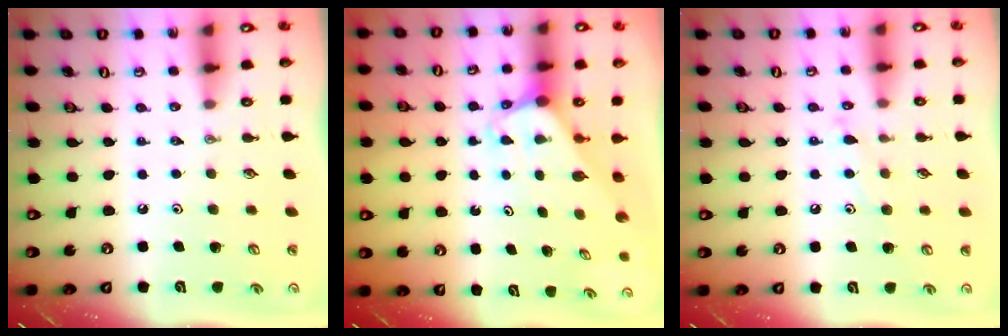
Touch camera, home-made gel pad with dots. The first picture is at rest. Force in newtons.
{"total": 2.0, "press": 2.0, "slide": 0.1}
{"total": 7.0, "press": 7.0, "slide": 0.5}